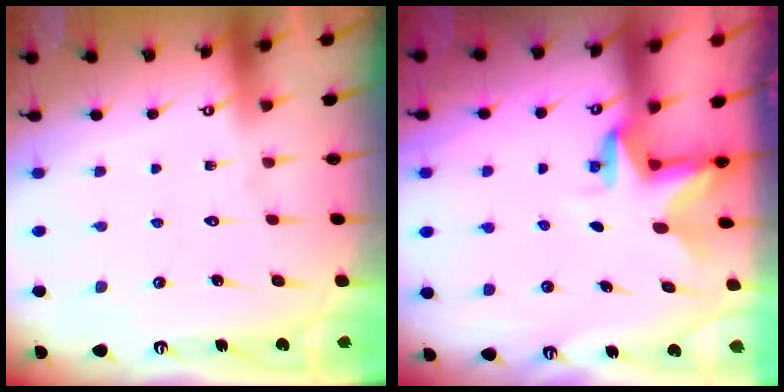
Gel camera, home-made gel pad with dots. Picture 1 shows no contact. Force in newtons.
{"total": 2.9, "press": 2.9, "slide": 0.2}